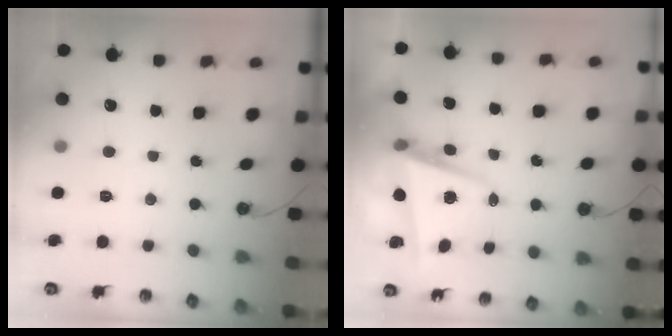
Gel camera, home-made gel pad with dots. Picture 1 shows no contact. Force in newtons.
{"total": 6.6, "press": 6.5, "slide": 1.4}